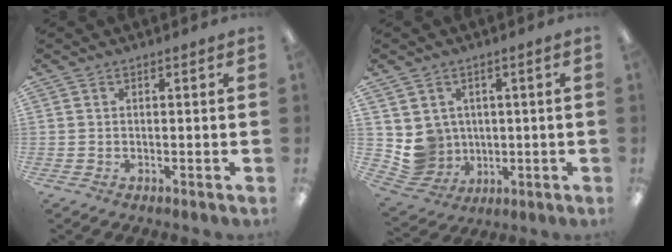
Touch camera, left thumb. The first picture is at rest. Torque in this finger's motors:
{"motor_torque": [0.47, 0.64, 0.54, -0.57, 0.00]}